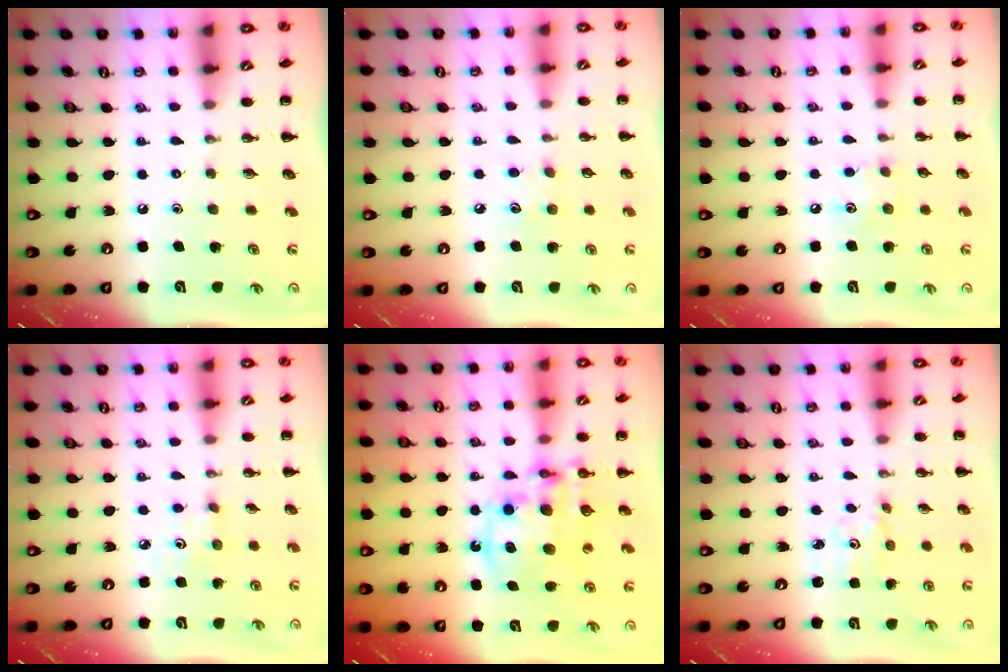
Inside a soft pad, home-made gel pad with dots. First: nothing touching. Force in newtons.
{"total": 5.4, "press": 5.2, "slide": 1.3}
{"total": 6.2, "press": 6.1, "slide": 1.2}
{"total": 2.8, "press": 2.7, "slide": 0.7}
{"total": 14.3, "press": 13.8, "slide": 3.4}
{"total": 1.9, "press": 1.9, "slide": 0.5}